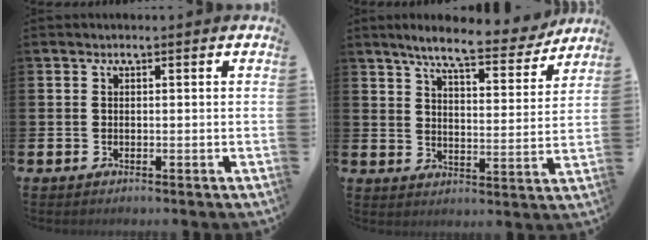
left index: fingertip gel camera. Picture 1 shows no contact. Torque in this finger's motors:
{"motor_torque": [1.21, -0.91, 0.67, 0.19]}